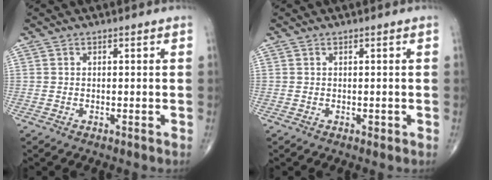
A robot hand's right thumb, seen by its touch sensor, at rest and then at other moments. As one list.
[{"total": 0.5, "force": [0.0, 0.3, 0.4], "torque": [-0.002, 0.000, 0.000]}]